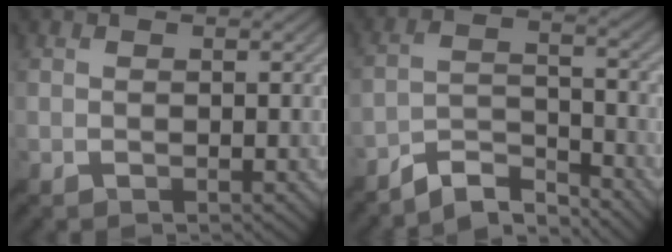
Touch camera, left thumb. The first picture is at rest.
{"total": 6.1, "force": [-5.6, 1.5, 2.0], "torque": [-0.039, -0.004, -0.109]}